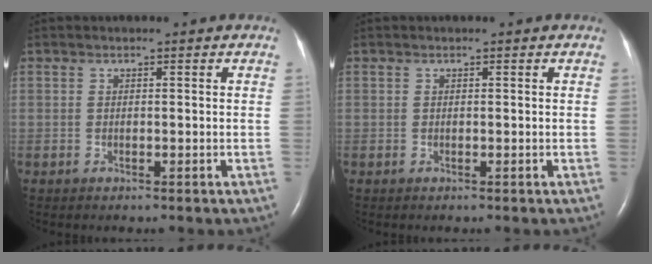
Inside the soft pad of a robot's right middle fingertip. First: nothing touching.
{"total": 0.0}